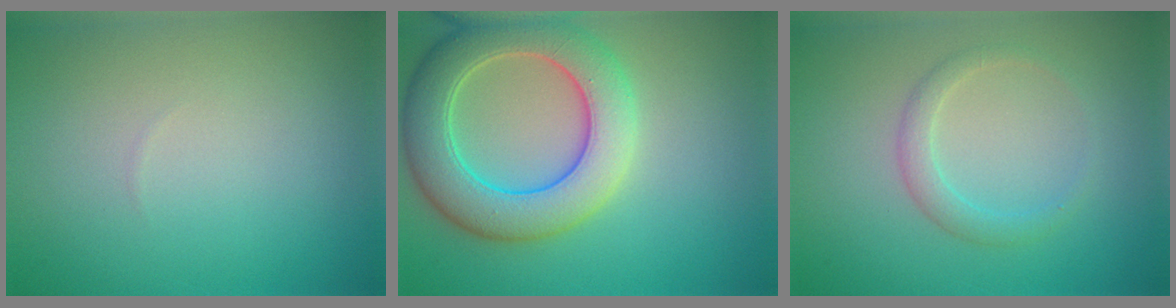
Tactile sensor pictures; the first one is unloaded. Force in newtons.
{"total": 7.9, "press": 7.9, "slide": 0.2}
{"total": 1.8, "press": 1.8, "slide": 0.0}